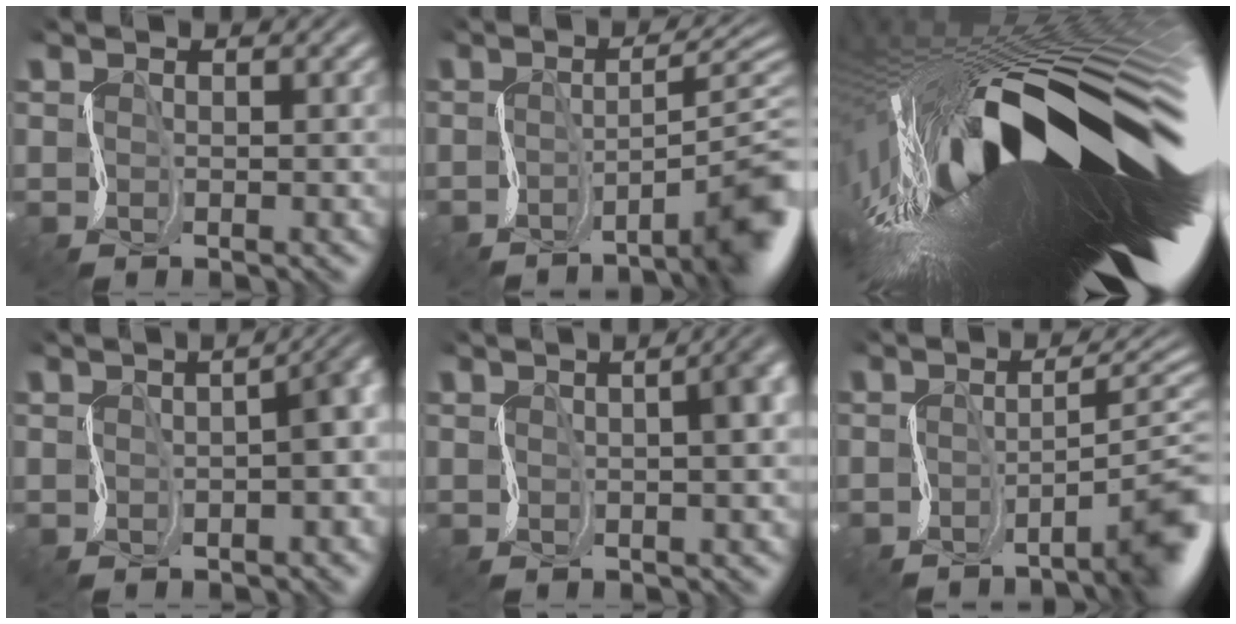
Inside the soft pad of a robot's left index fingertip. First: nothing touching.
{"total": 7.8, "force": [-2.9, 1.7, 7.1], "torque": [-0.068, 0.006, -0.047]}
{"total": 20.2, "force": [-0.5, 7.4, 18.8], "torque": [-0.335, -0.018, -0.017]}
{"total": 5.9, "force": [-0.3, 2.3, 5.4], "torque": [-0.036, 0.002, -0.006]}
{"total": 10.0, "force": [1.8, 5.2, 8.4], "torque": [-0.054, 0.047, -0.011]}
{"total": 7.1, "force": [-2.6, 1.5, 6.4], "torque": [-0.060, 0.005, -0.044]}